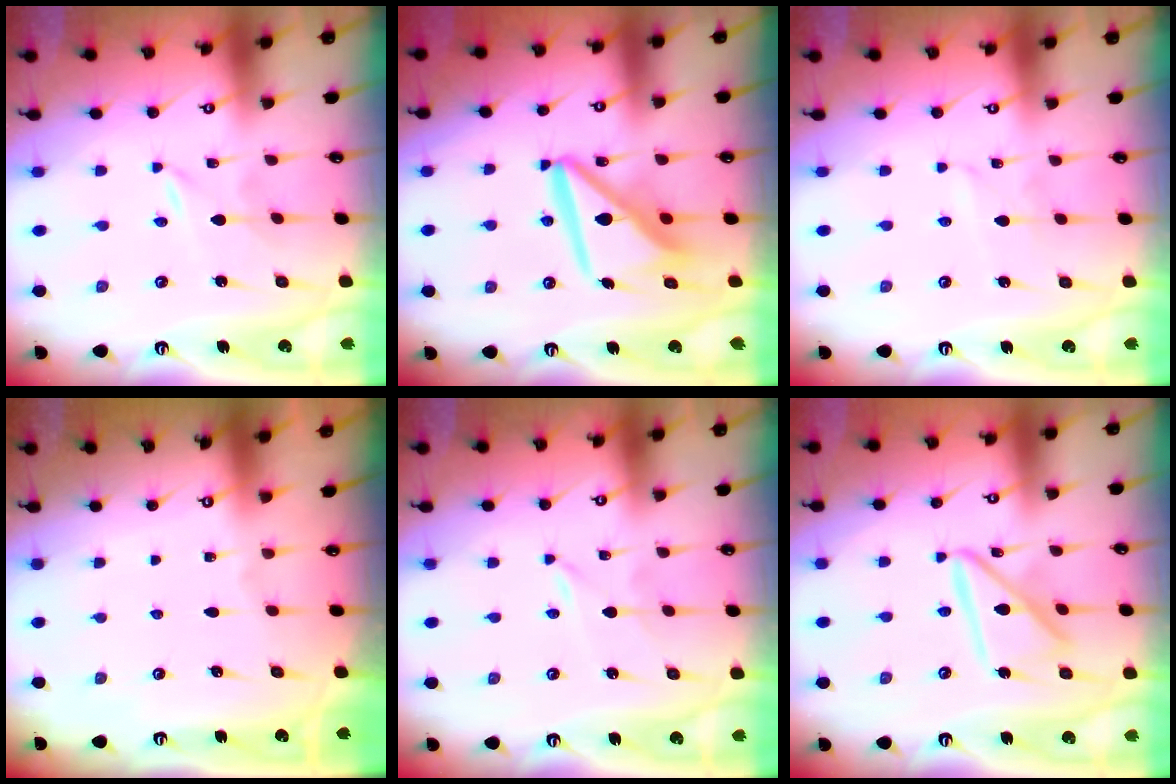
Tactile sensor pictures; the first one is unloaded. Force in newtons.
{"total": 13.3, "press": 13.2, "slide": 1.5}
{"total": 1.8, "press": 1.8, "slide": 0.1}
{"total": 0.0}
{"total": 0.0}
{"total": 14.2, "press": 14.1, "slide": 1.4}